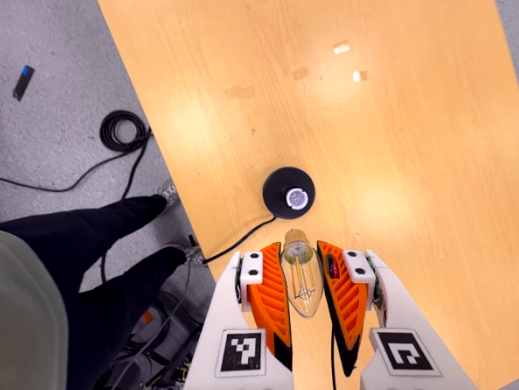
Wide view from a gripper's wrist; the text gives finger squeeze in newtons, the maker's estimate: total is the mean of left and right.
{"total": 20.2, "left": 21.2, "right": 19.2}